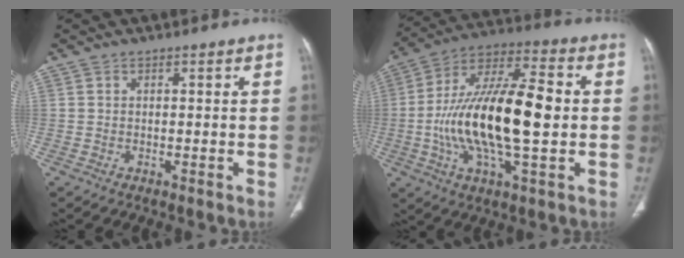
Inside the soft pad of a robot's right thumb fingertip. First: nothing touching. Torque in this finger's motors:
{"motor_torque": [0.87, 0.95, 2.14, -0.63, 0.39]}